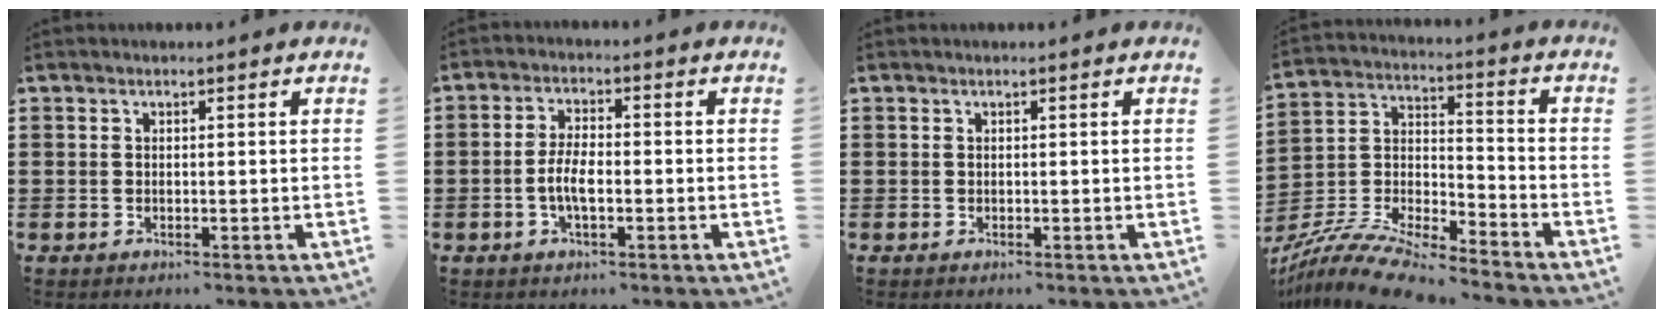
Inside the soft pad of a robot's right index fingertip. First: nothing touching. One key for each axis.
{"total": 4.6, "fx": -1.1, "fy": 1.7, "fz": 4.1, "tx": -0.099, "ty": -0.003, "tz": -0.029}
{"total": 0.0}
{"total": 10.4, "fx": -9.6, "fy": 1.1, "fz": 3.7, "tx": -0.079, "ty": 0.016, "tz": -0.193}